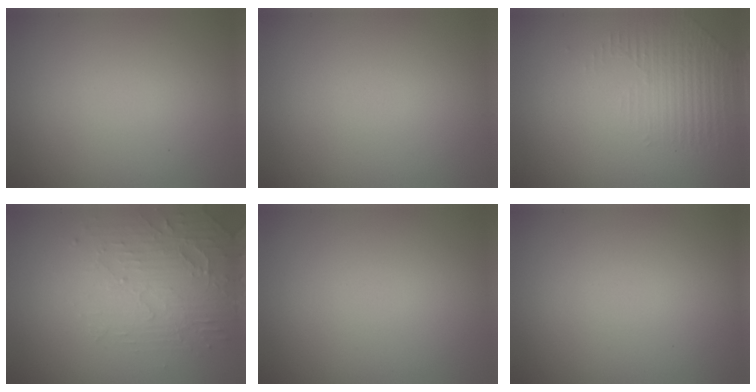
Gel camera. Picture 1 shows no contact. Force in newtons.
{"total": 0.0}
{"total": 1.5, "press": 0.9, "slide": 1.2}
{"total": 5.2, "press": 3.2, "slide": 4.0}
{"total": 0.0}
{"total": 0.0}